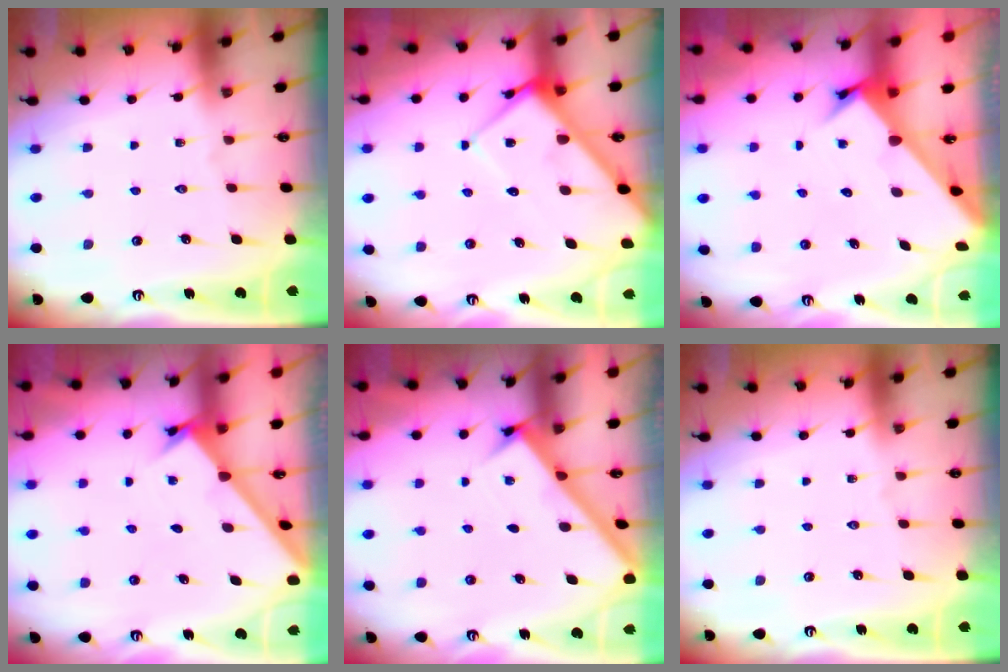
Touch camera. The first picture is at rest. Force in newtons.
{"total": 8.9, "press": 8.9, "slide": 0.9}
{"total": 2.6, "press": 2.6, "slide": 0.2}
{"total": 1.8, "press": 1.8, "slide": 0.2}
{"total": 2.4, "press": 2.4, "slide": 0.3}
{"total": 0.0}